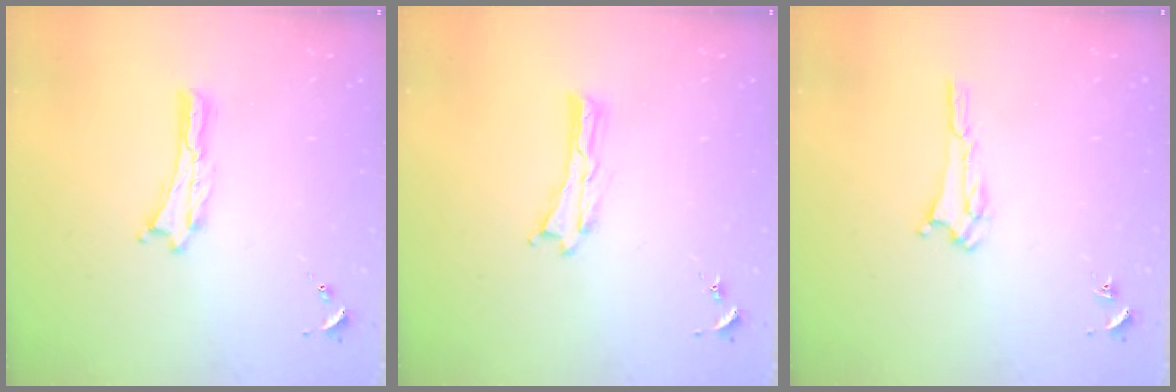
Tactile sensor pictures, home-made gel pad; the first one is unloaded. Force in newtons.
{"total": 0.0}
{"total": 2.1, "press": 2.1, "slide": 0.2}